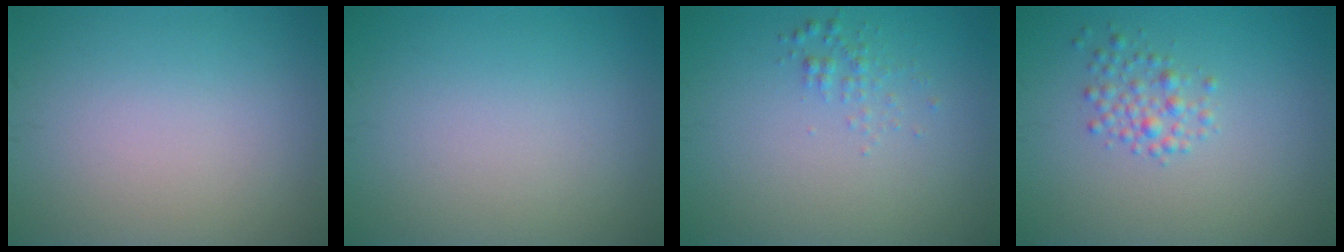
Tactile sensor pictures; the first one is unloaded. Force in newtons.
{"total": 0.0}
{"total": 1.1, "press": 1.1, "slide": 0.0}
{"total": 1.9, "press": 1.9, "slide": 0.1}